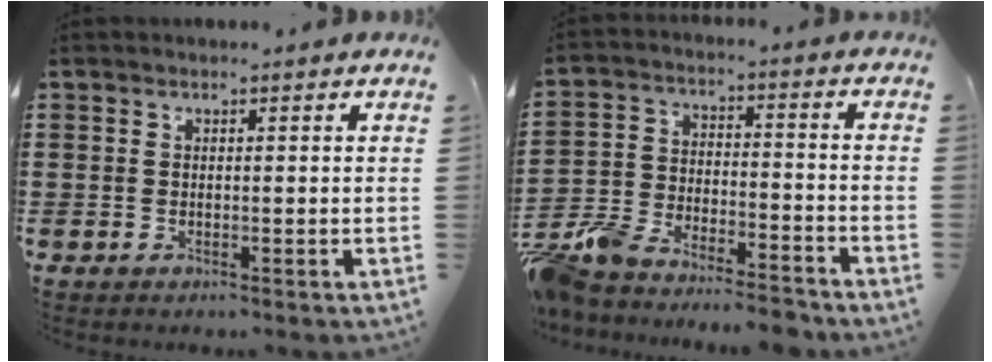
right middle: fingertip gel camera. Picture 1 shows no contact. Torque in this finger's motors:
{"motor_torque": [0.35, 0.02, 0.35, 0.21]}